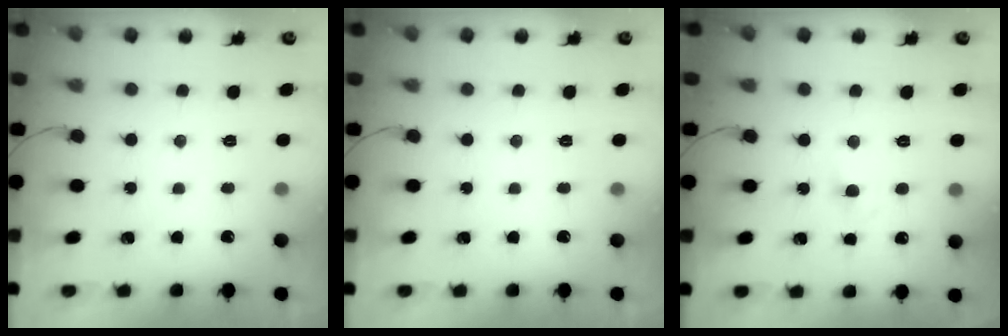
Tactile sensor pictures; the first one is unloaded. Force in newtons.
{"total": 0.0}
{"total": 2.4, "press": 2.2, "slide": 0.9}